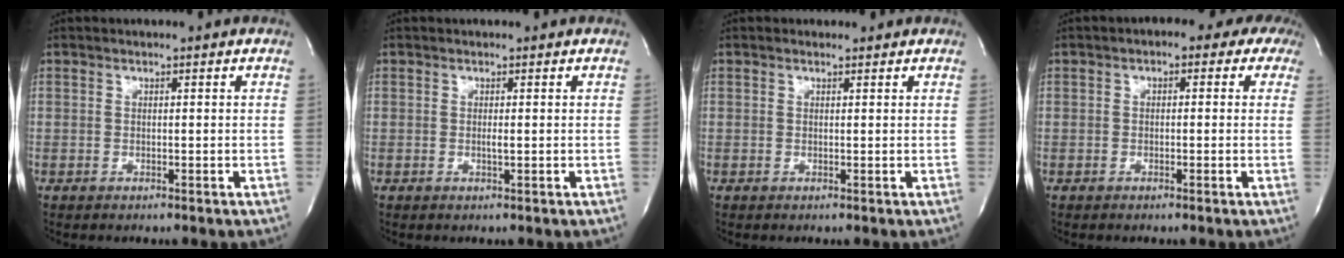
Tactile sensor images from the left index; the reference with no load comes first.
{"total": 0.6, "force": [0.1, 0.0, 0.6], "torque": [-0.015, -0.002, 0.000]}
{"total": 0.6, "force": [0.5, 0.4, 0.0], "torque": [-0.008, 0.002, 0.006]}
{"total": 7.0, "force": [3.7, 4.0, 4.5], "torque": [-0.041, 0.025, 0.025]}